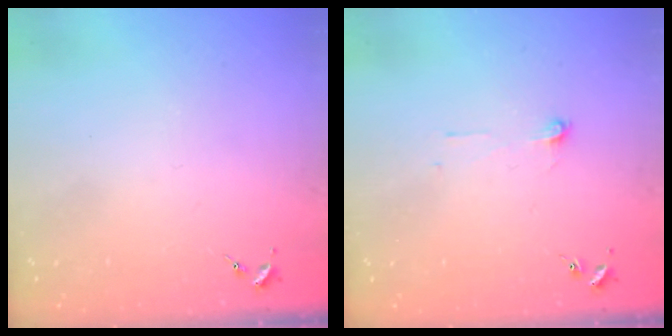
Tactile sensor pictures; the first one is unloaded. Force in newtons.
{"total": 3.9, "press": 3.9, "slide": 0.3}